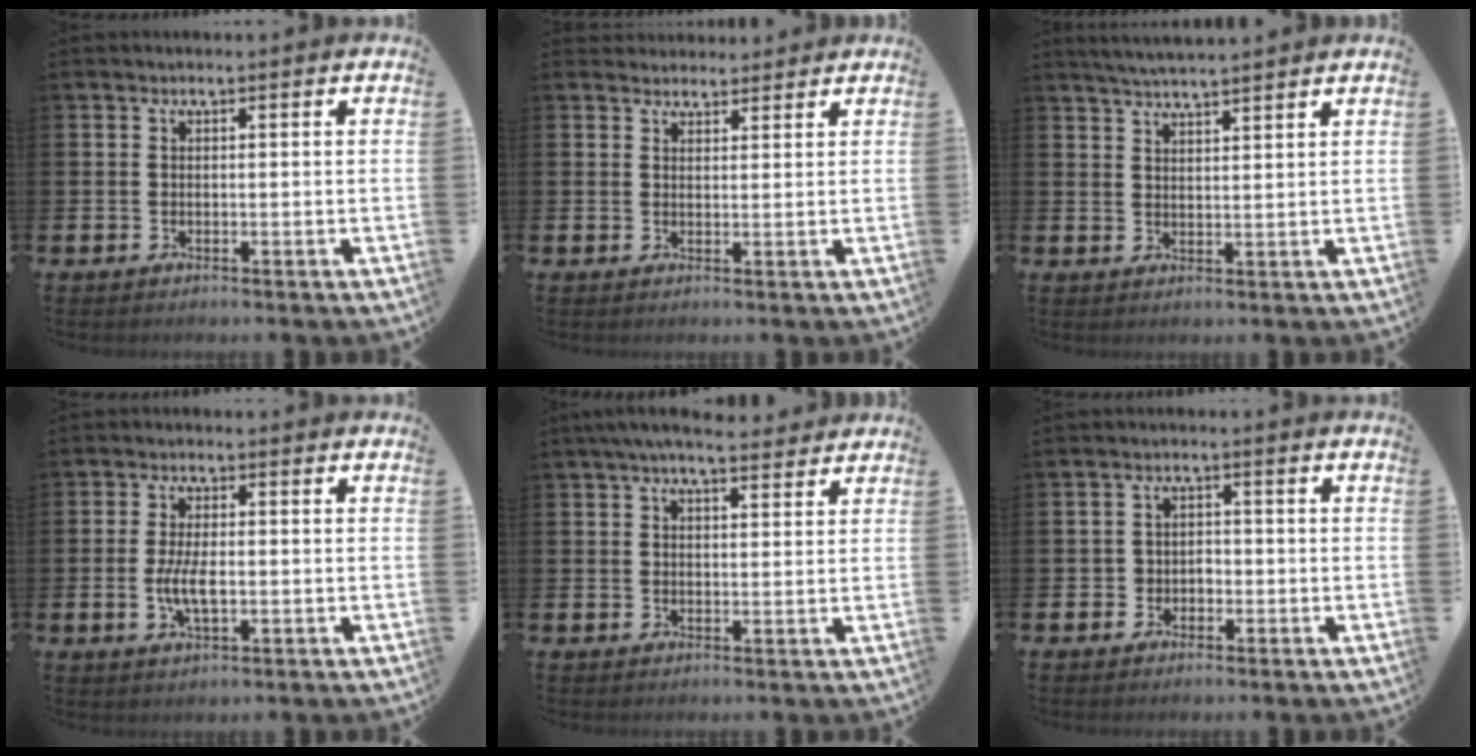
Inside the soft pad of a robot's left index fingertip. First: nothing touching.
{"total": 2.7, "force": [2.5, 0.8, -0.3], "torque": [0.008, -0.012, 0.046]}
{"total": 3.8, "force": [3.8, -0.3, 0.7], "torque": [-0.020, -0.014, 0.068]}
{"total": 4.6, "force": [-0.6, 1.9, 4.1], "torque": [-0.079, 0.001, -0.013]}
{"total": 4.9, "force": [4.3, 1.0, 2.2], "torque": [-0.043, -0.013, 0.076]}
{"total": 2.1, "force": [-1.0, 1.8, 0.3], "torque": [-0.011, 0.004, -0.025]}